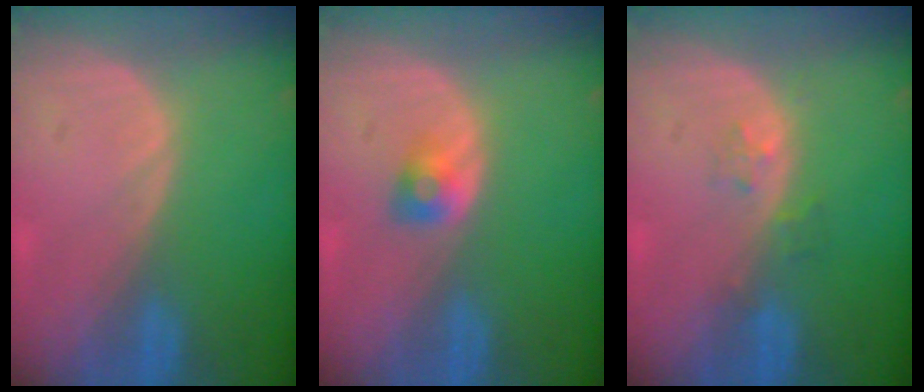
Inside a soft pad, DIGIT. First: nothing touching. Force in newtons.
{"total": 2.3, "press": 2.2, "slide": 0.7}
{"total": 1.9, "press": 1.9, "slide": 0.2}